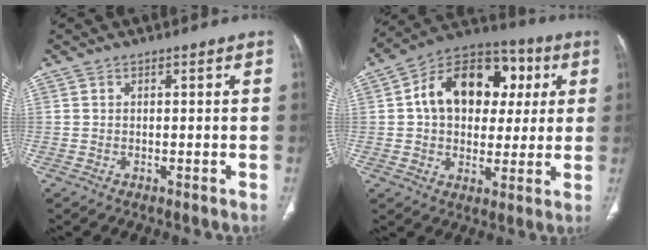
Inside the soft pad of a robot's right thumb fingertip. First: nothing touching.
{"total": 18.8, "force": [3.7, 13.4, 12.6], "torque": [-0.155, 0.020, 0.053]}